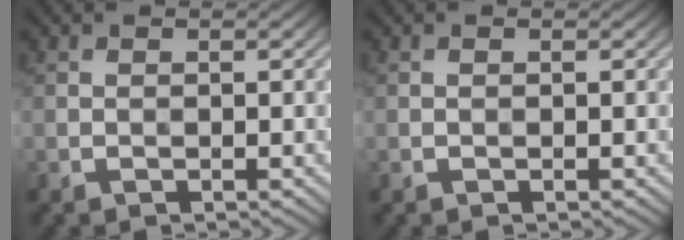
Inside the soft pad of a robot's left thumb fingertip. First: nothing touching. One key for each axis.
{"total": 0.0}